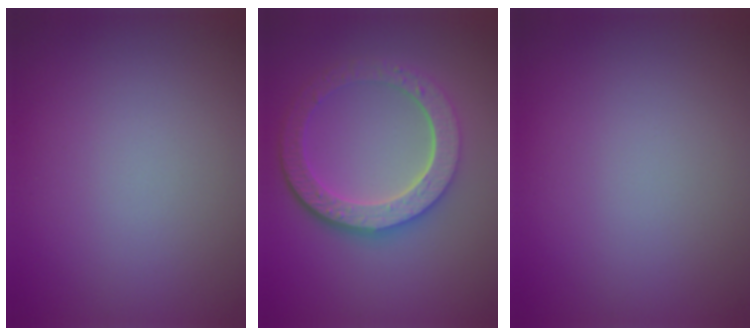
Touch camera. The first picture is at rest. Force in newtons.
{"total": 5.8, "press": 4.5, "slide": 3.6}
{"total": 0.0}